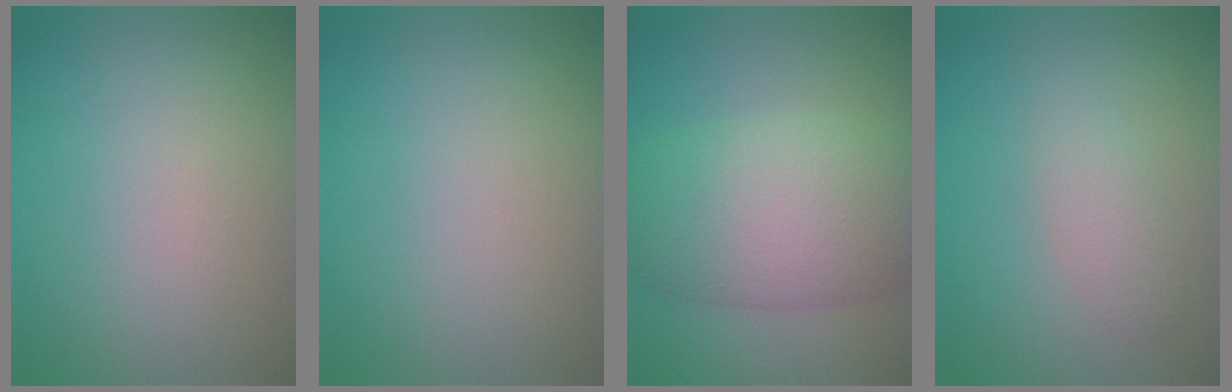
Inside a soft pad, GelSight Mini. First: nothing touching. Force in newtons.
{"total": 0.0}
{"total": 9.8, "press": 9.8, "slide": 0.6}
{"total": 1.9, "press": 1.9, "slide": 0.1}